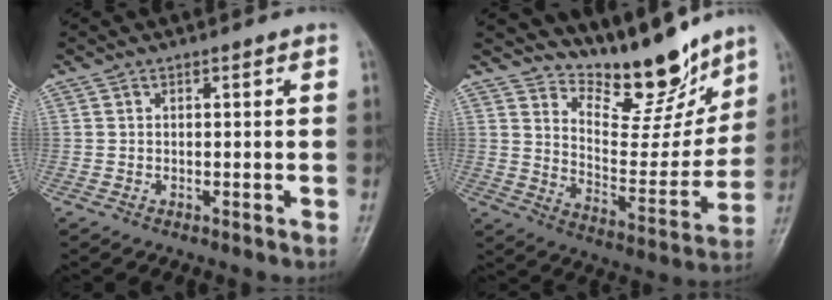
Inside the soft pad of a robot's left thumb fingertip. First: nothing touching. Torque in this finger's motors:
{"motor_torque": [0.41, -0.11, 0.06, -0.24, 0.02]}